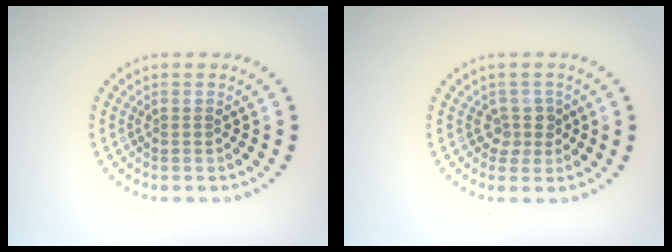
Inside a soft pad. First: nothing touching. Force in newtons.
{"total": 1.9, "press": 1.4, "slide": 1.3}